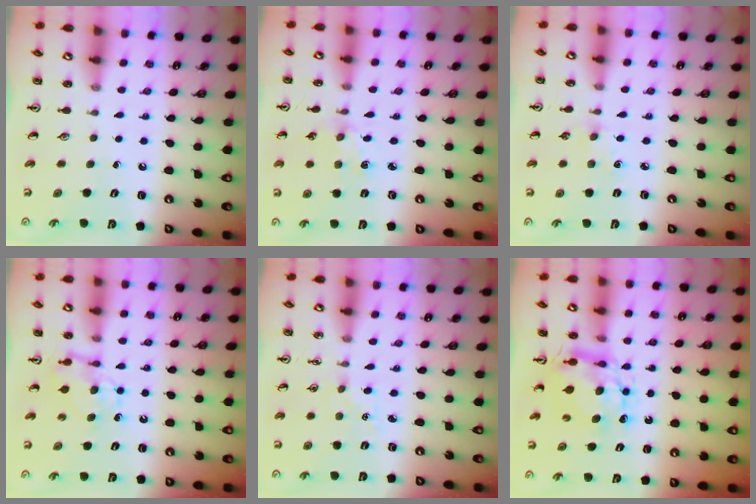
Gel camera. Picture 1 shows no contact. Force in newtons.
{"total": 2.3, "press": 2.3, "slide": 0.3}
{"total": 1.7, "press": 1.7, "slide": 0.3}
{"total": 6.4, "press": 6.4, "slide": 0.3}
{"total": 2.4, "press": 2.3, "slide": 0.3}
{"total": 7.7, "press": 7.7, "slide": 0.7}